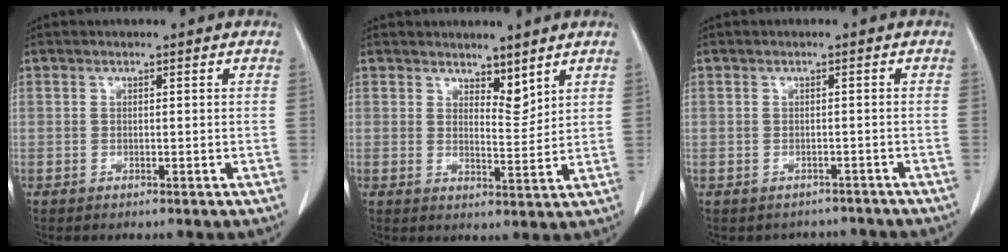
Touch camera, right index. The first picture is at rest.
{"total": 3.9, "force": [3.2, 1.5, 1.6], "torque": [-0.023, -0.009, 0.059]}
{"total": 3.6, "force": [-3.1, 1.9, -0.5], "torque": [0.006, 0.014, -0.039]}